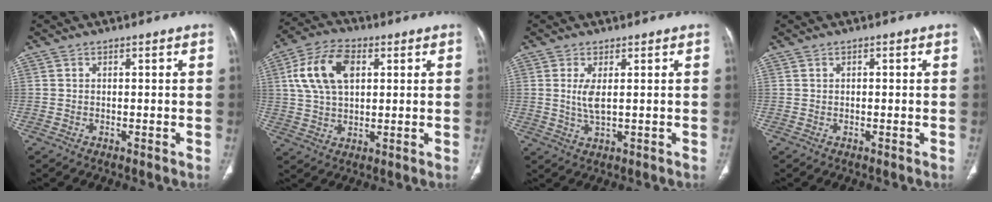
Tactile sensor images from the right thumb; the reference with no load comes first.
{"total": 12.6, "force": [3.4, 7.6, 9.5], "torque": [-0.180, 0.011, 0.061]}
{"total": 3.9, "force": [0.6, 1.3, 3.6], "torque": [-0.087, -0.011, 0.017]}
{"total": 0.5, "force": [0.0, 0.3, 0.4], "torque": [-0.010, 0.001, 0.002]}